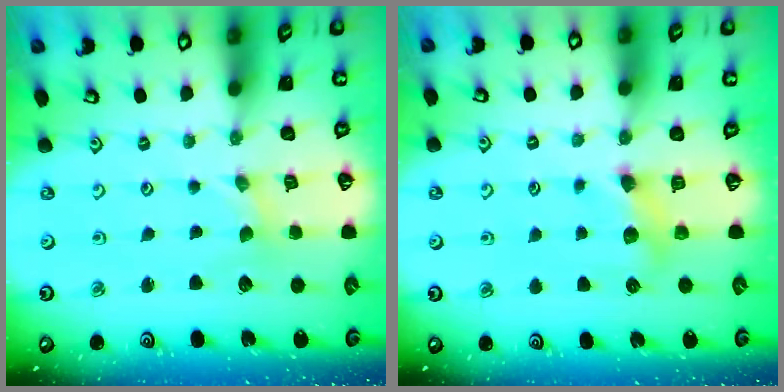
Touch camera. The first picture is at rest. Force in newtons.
{"total": 5.8, "press": 5.8, "slide": 0.1}